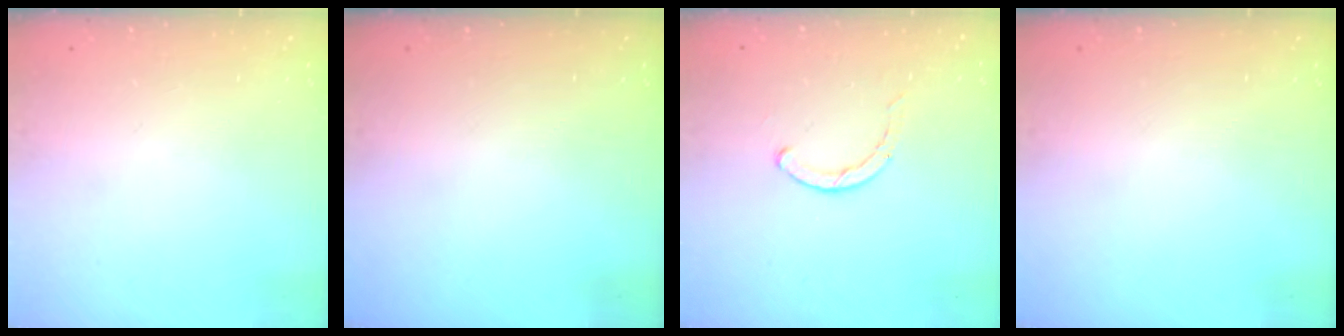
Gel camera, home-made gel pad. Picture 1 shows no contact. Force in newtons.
{"total": 0.0}
{"total": 1.9, "press": 1.8, "slide": 0.3}
{"total": 0.0}